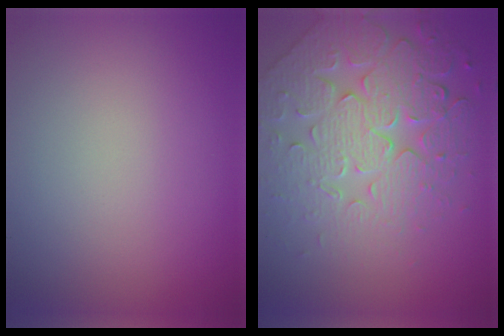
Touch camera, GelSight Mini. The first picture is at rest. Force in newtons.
{"total": 7.9, "press": 5.7, "slide": 5.4}